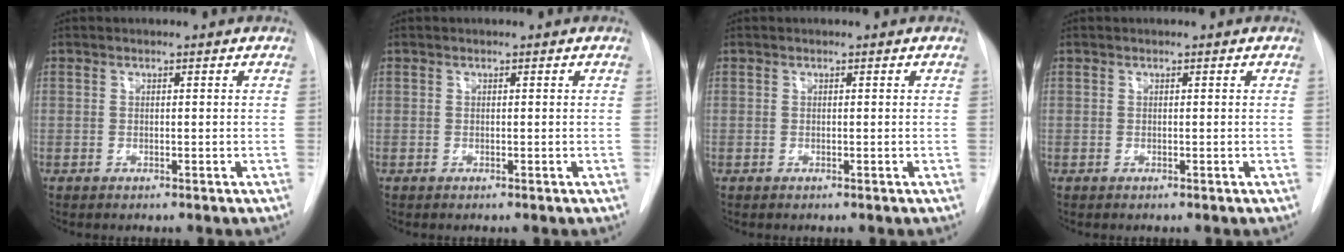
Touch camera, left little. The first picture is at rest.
{"total": 0.0}
{"total": 0.0}
{"total": 0.0}